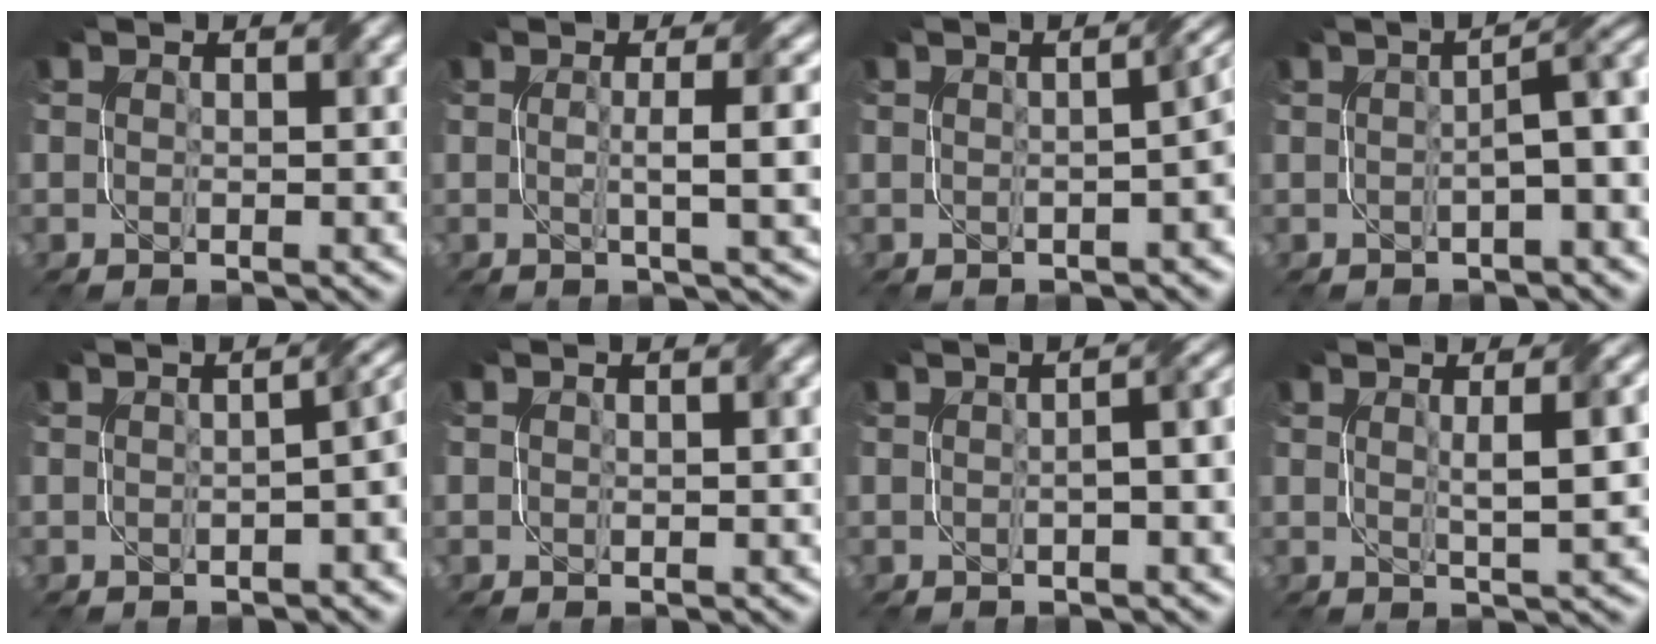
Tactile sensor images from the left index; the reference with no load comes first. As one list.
[{"total": 4.8, "force": [0.1, 1.0, 4.7], "torque": [-0.065, 0.006, 0.000]}, {"total": 4.7, "force": [-0.4, 2.1, 4.2], "torque": [-0.017, 0.006, -0.003]}, {"total": 5.3, "force": [-0.2, 1.4, 5.1], "torque": [-0.059, 0.017, -0.003]}, {"total": 4.9, "force": [-0.6, 2.1, 4.4], "torque": [-0.027, 0.006, -0.005]}, {"total": 0.7, "force": [0.3, 0.3, 0.5], "torque": [-0.007, 0.002, 0.004]}, {"total": 4.8, "force": [-0.1, 1.9, 4.4], "torque": [-0.032, 0.017, -0.005]}, {"total": 4.8, "force": [0.8, 1.1, 4.6], "torque": [-0.051, 0.014, 0.009]}]